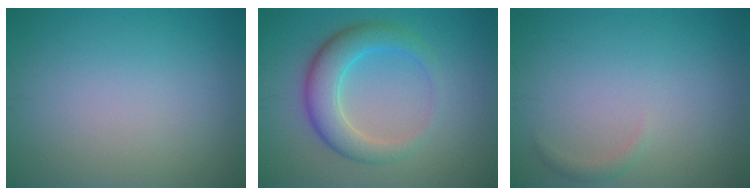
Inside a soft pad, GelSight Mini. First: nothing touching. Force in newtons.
{"total": 5.1, "press": 5.1, "slide": 0.2}
{"total": 0.8, "press": 0.8, "slide": 0.0}